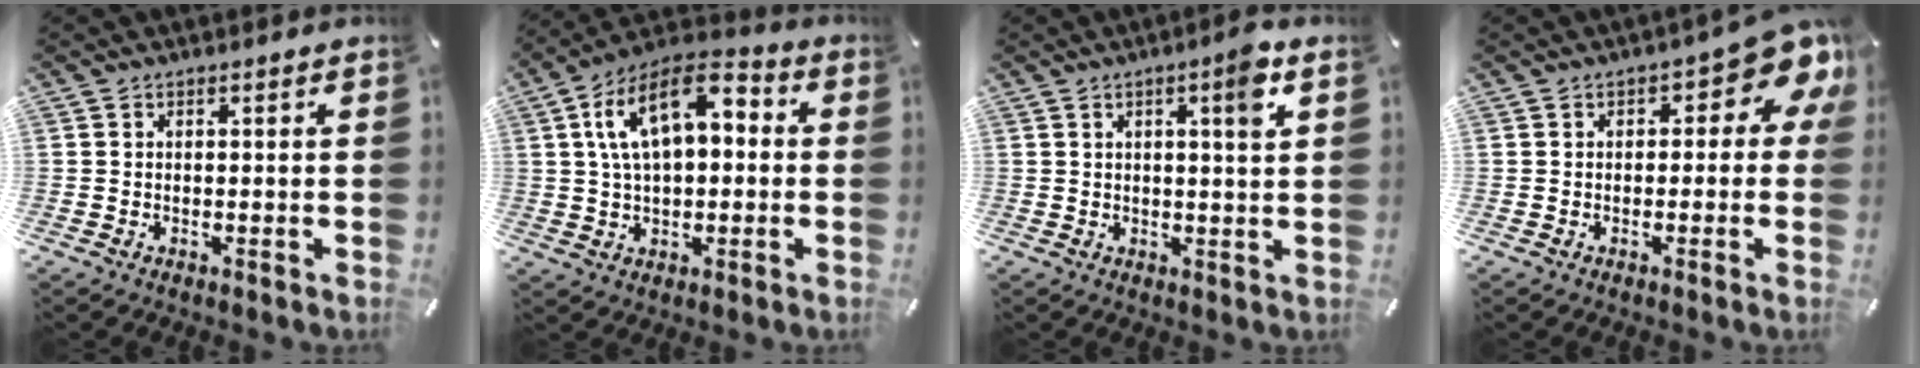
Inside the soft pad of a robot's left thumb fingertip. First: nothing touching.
{"total": 14.2, "force": [4.0, 8.5, 10.7], "torque": [-0.210, 0.000, 0.071]}
{"total": 5.8, "force": [2.4, 0.8, 5.2], "torque": [-0.074, -0.011, 0.030]}
{"total": 8.2, "force": [3.5, 3.7, 6.4], "torque": [-0.080, -0.023, 0.055]}